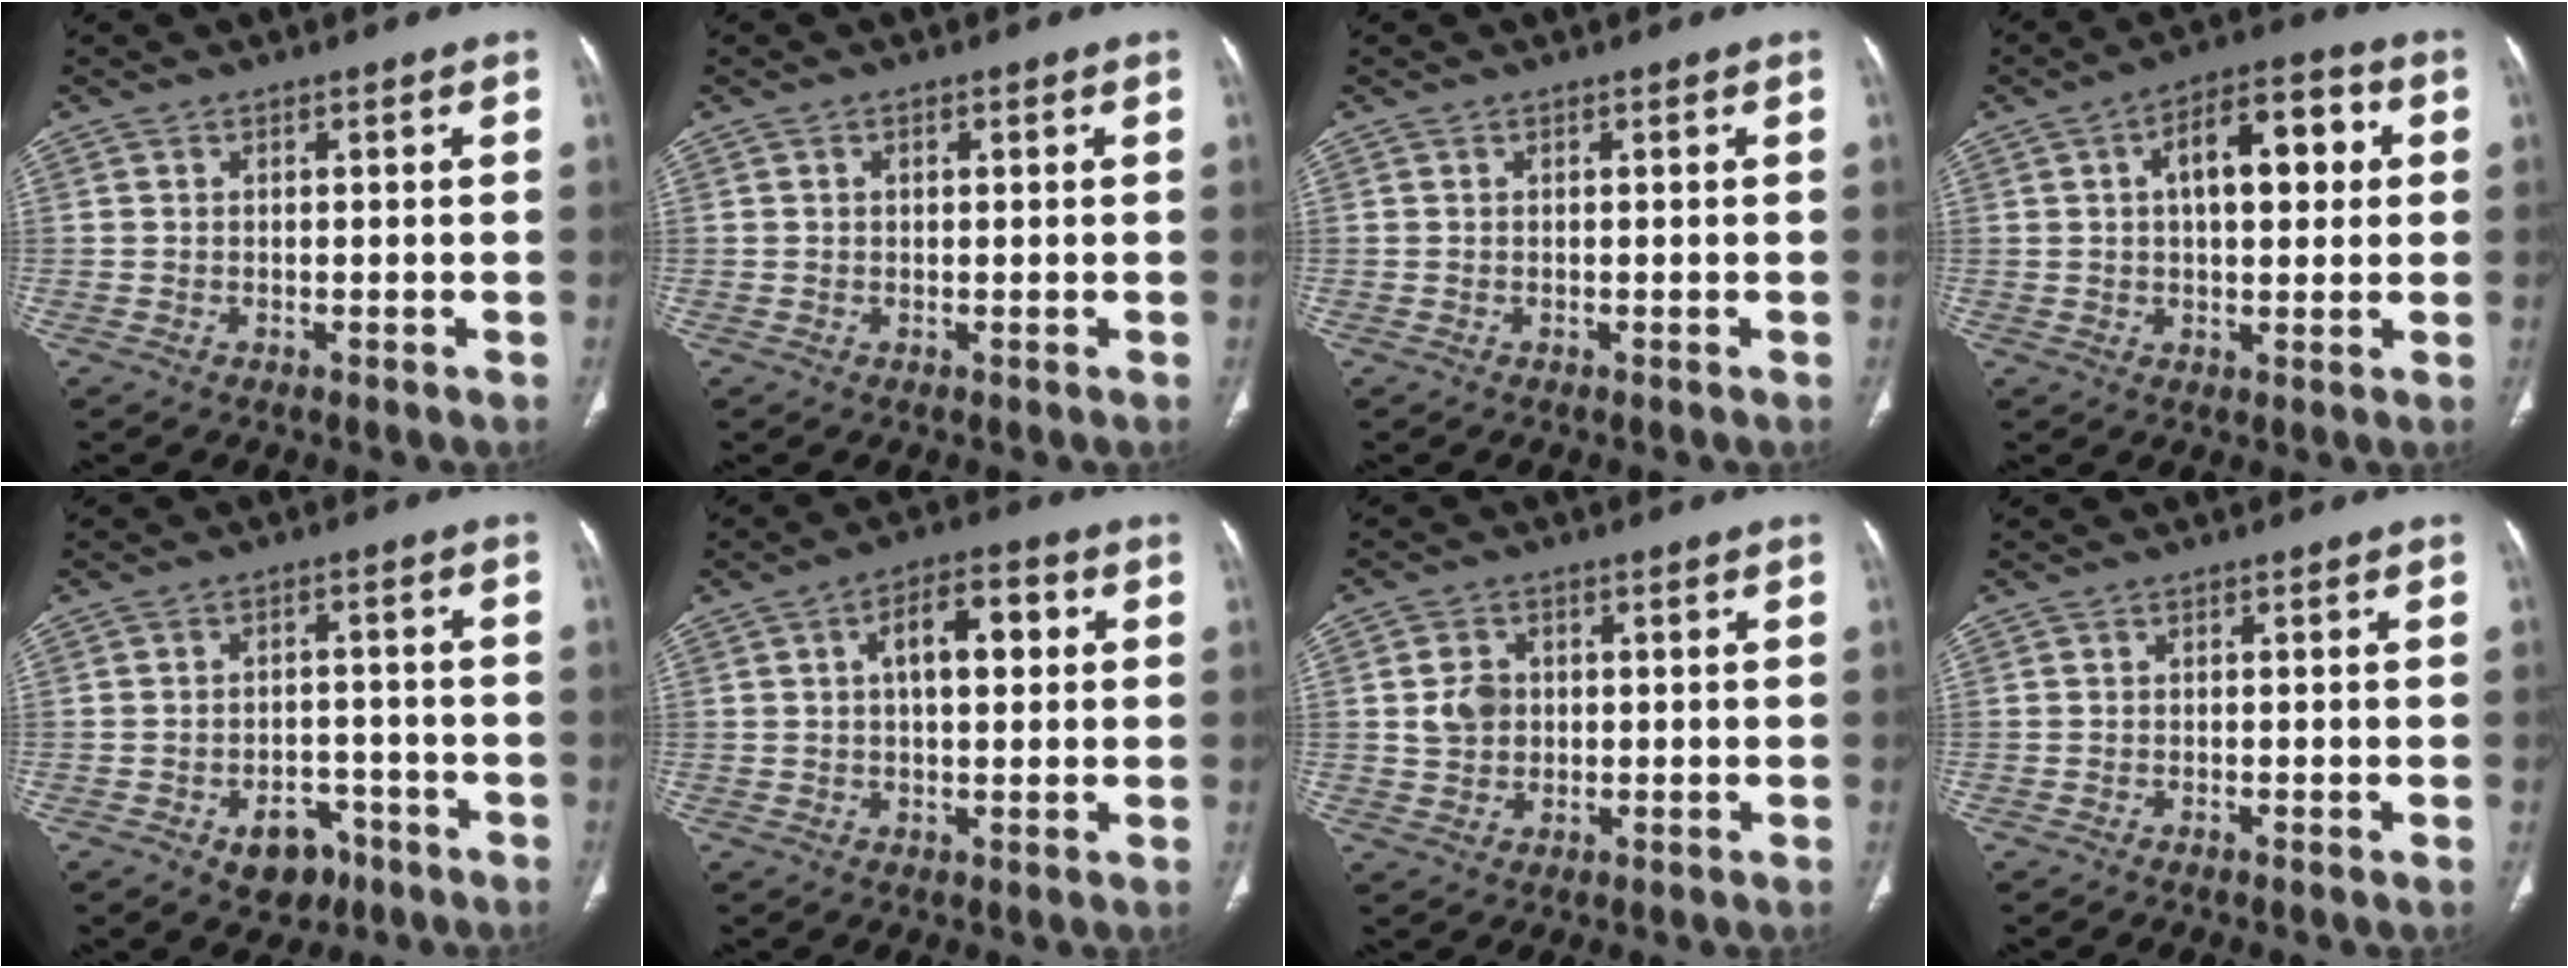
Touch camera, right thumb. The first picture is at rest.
{"total": 1.2, "force": [0.4, 0.8, 0.8], "torque": [-0.013, 0.002, 0.008]}
{"total": 0.0}
{"total": 12.7, "force": [2.8, 6.3, 10.7], "torque": [-0.136, 0.021, 0.038]}
{"total": 7.1, "force": [-3.8, 4.9, 3.4], "torque": [-0.021, 0.032, -0.049]}
{"total": 8.8, "force": [1.9, 4.4, 7.4], "torque": [-0.099, 0.018, 0.024]}
{"total": 4.9, "force": [0.4, 4.1, 2.7], "torque": [-0.034, 0.002, 0.009]}
{"total": 0.6, "force": [-0.4, 0.1, 0.4], "torque": [-0.010, -0.001, -0.007]}